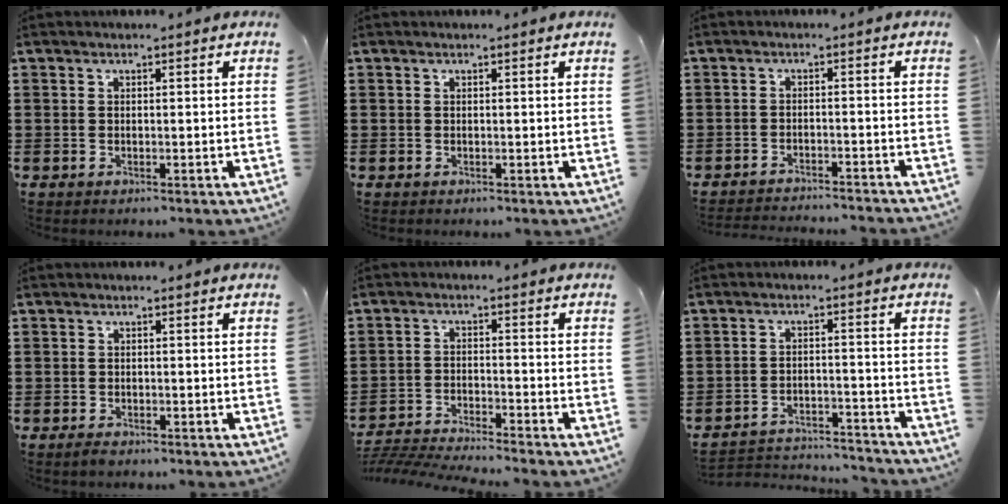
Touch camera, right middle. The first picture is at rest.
{"total": 0.0}
{"total": 2.4, "force": [-2.4, -0.2, 0.2], "torque": [-0.007, 0.002, -0.050]}
{"total": 0.9, "force": [-0.7, 0.5, 0.1], "torque": [-0.003, 0.000, -0.015]}
{"total": 4.2, "force": [-4.1, -0.2, 0.7], "torque": [-0.028, -0.008, -0.091]}
{"total": 3.5, "force": [-3.5, 0.5, 0.6], "torque": [-0.014, 0.006, -0.074]}